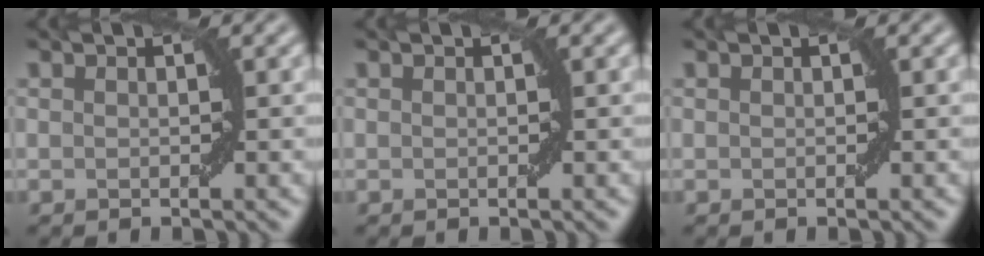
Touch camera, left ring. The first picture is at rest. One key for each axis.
{"total": 0.0}
{"total": 0.0}